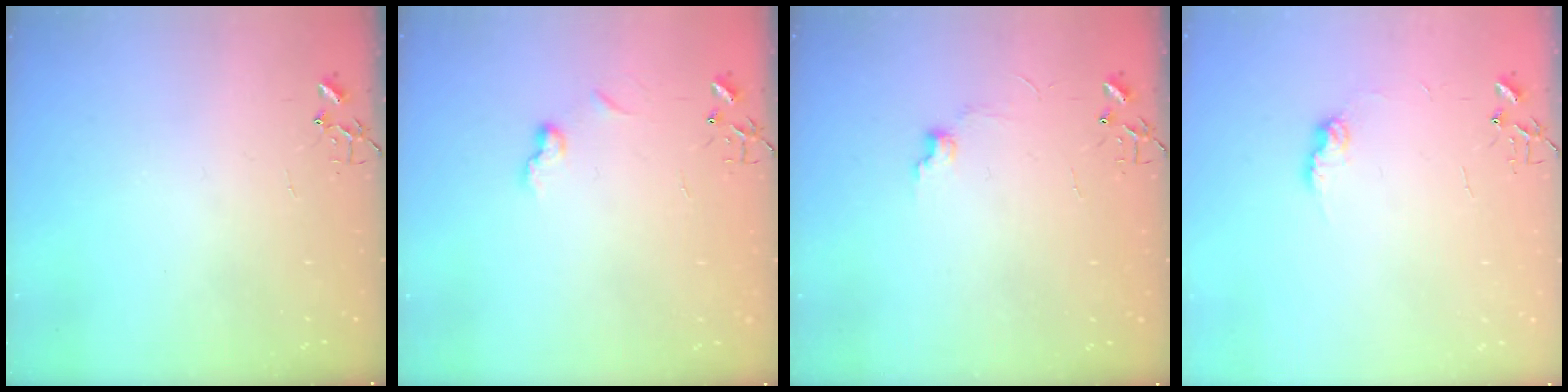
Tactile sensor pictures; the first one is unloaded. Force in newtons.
{"total": 6.8, "press": 6.7, "slide": 0.6}
{"total": 4.1, "press": 4.0, "slide": 0.7}
{"total": 7.2, "press": 7.2, "slide": 0.3}